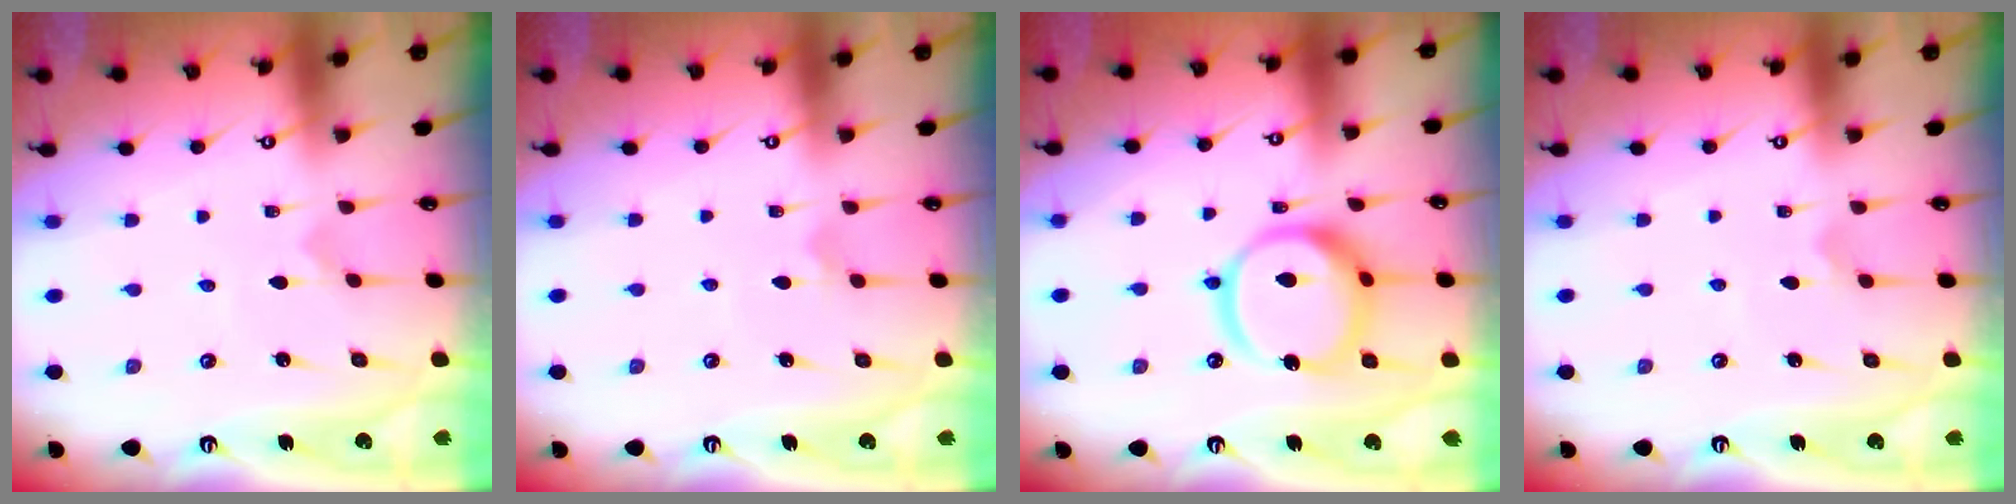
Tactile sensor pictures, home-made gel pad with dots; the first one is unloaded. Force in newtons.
{"total": 3.4, "press": 3.4, "slide": 0.2}
{"total": 16.2, "press": 16.0, "slide": 2.3}
{"total": 2.1, "press": 2.1, "slide": 0.6}